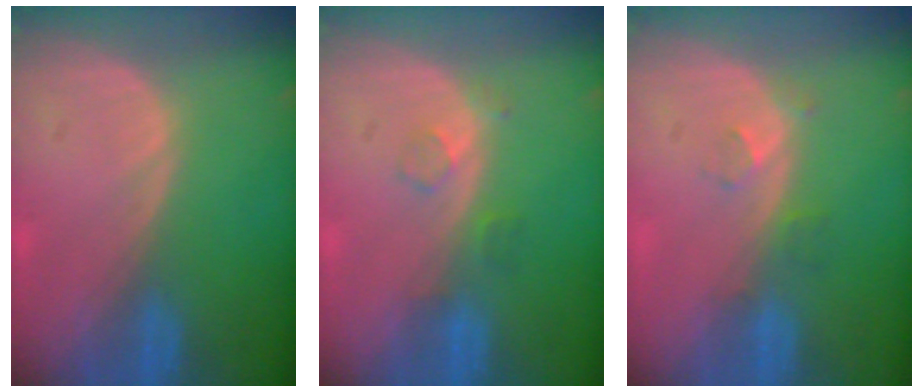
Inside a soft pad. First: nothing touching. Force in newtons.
{"total": 2.1, "press": 2.1, "slide": 0.2}
{"total": 2.7, "press": 2.3, "slide": 1.5}